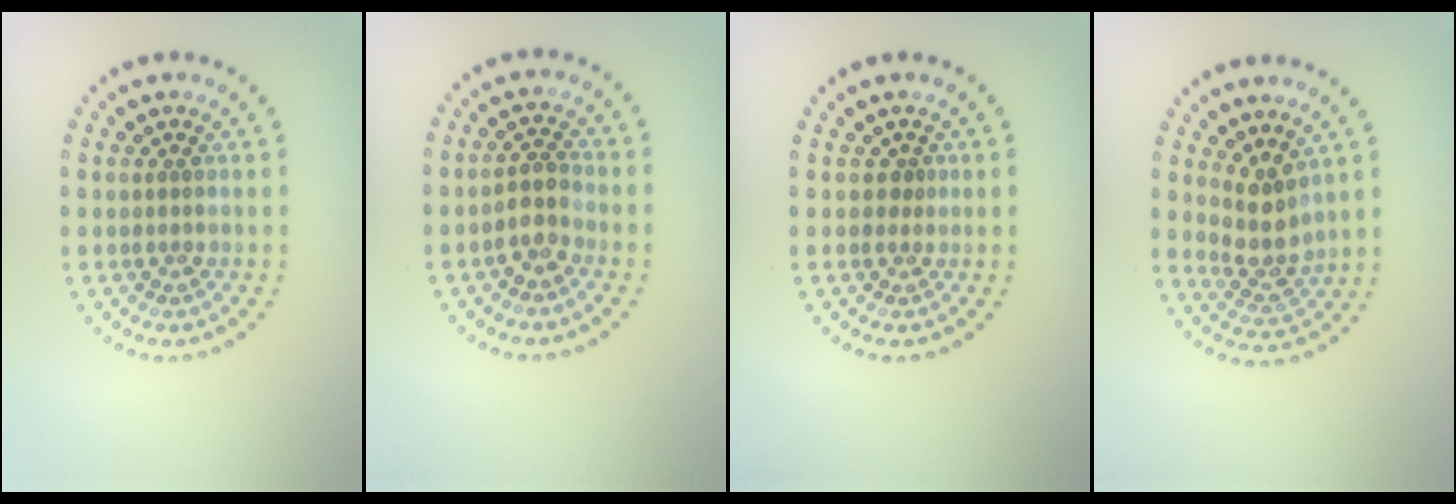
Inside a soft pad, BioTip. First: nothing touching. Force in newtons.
{"total": 2.0, "press": 1.7, "slide": 1.2}
{"total": 0.6, "press": 0.3, "slide": 0.5}
{"total": 2.9, "press": 2.3, "slide": 1.8}